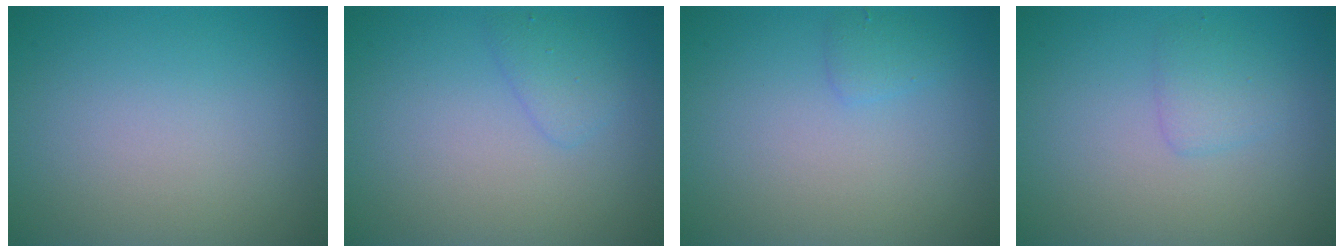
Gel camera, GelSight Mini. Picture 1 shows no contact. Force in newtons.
{"total": 1.4, "press": 1.4, "slide": 0.1}
{"total": 1.1, "press": 1.1, "slide": 0.1}
{"total": 1.5, "press": 1.5, "slide": 0.1}